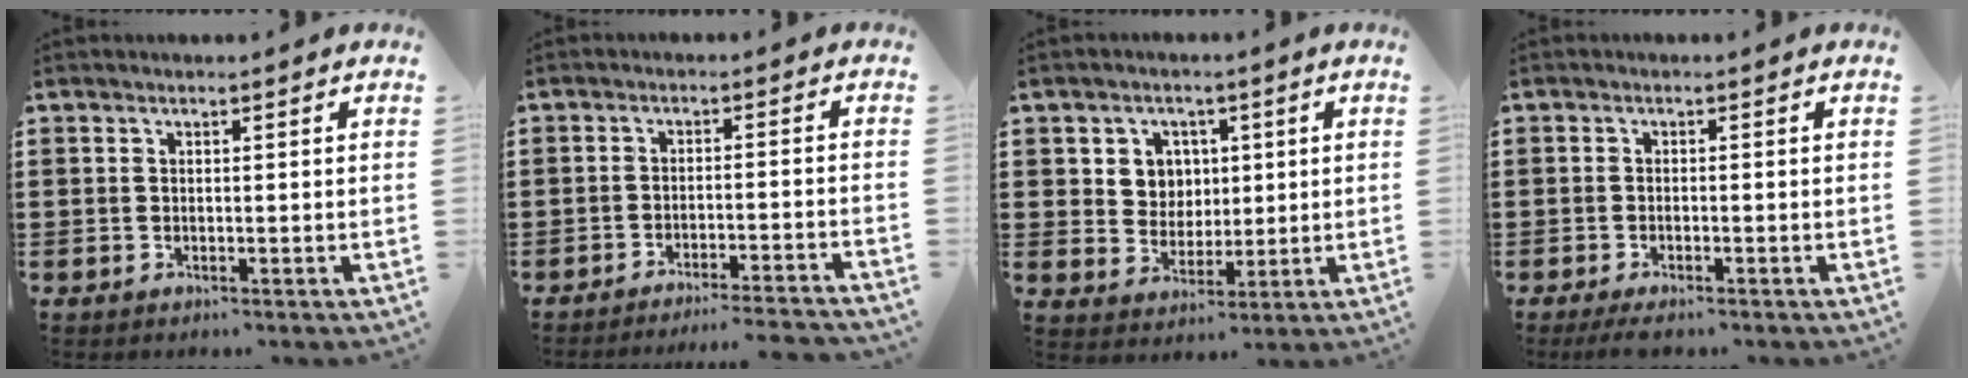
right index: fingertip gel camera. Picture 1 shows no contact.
{"total": 3.4, "force": [-3.2, -0.7, 0.8], "torque": [-0.015, -0.008, -0.066]}
{"total": 5.1, "force": [1.5, 4.8, 1.2], "torque": [-0.039, 0.012, 0.025]}
{"total": 1.6, "force": [-1.3, 0.1, 0.8], "torque": [-0.014, -0.002, -0.024]}